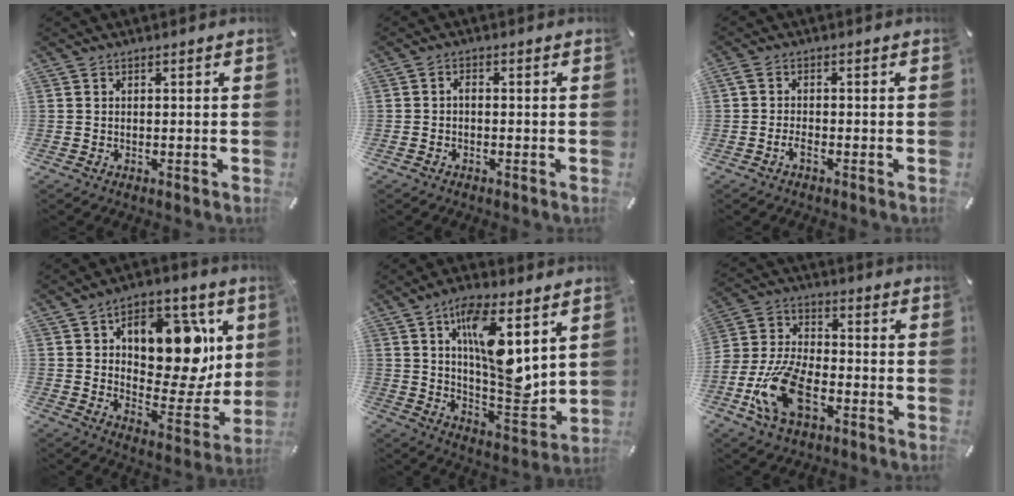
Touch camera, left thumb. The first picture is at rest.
{"total": 1.3, "force": [-0.7, 0.5, 1.0], "torque": [-0.019, 0.004, -0.015]}
{"total": 2.2, "force": [-1.2, 0.7, 1.7], "torque": [-0.043, -0.001, -0.027]}
{"total": 17.2, "force": [6.5, 10.6, 11.9], "torque": [-0.140, -0.041, 0.111]}
{"total": 16.0, "force": [6.2, 6.2, 13.4], "torque": [-0.211, -0.036, 0.103]}
{"total": 15.0, "force": [-6.5, 8.4, 10.5], "torque": [-0.241, 0.015, -0.121]}